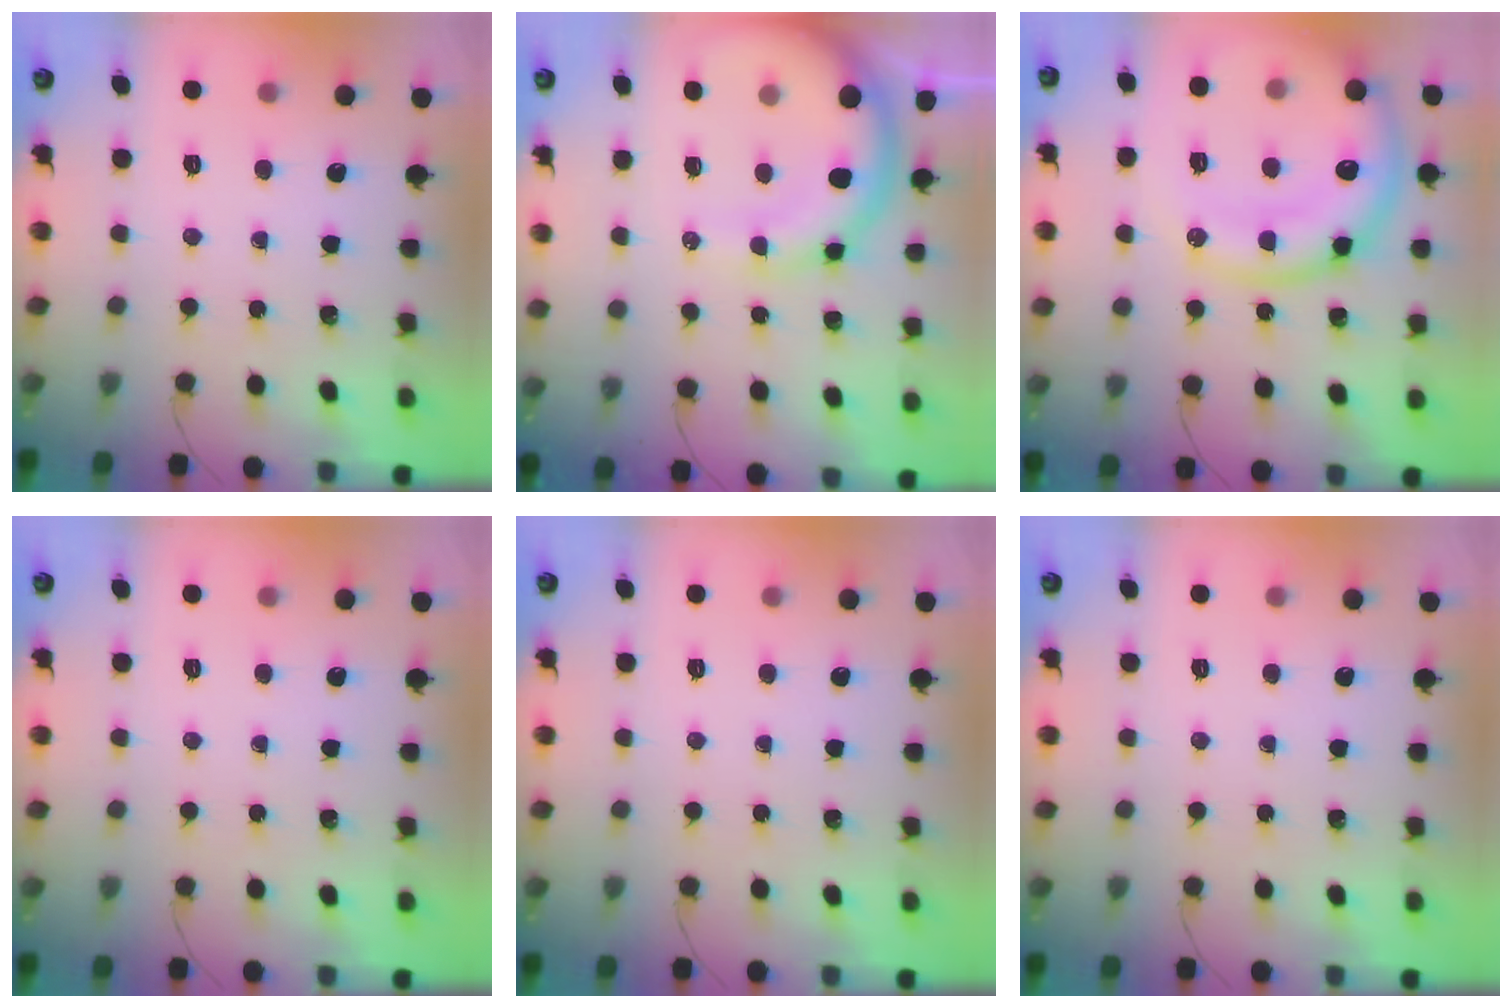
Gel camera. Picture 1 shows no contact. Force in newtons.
{"total": 12.2, "press": 12.0, "slide": 2.3}
{"total": 19.9, "press": 19.7, "slide": 2.6}
{"total": 0.0}
{"total": 0.0}
{"total": 0.0}